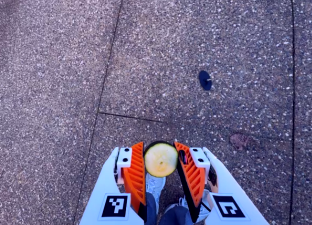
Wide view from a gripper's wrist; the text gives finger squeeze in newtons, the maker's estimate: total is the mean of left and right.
{"total": 10.6, "left": 10.4, "right": 10.7}